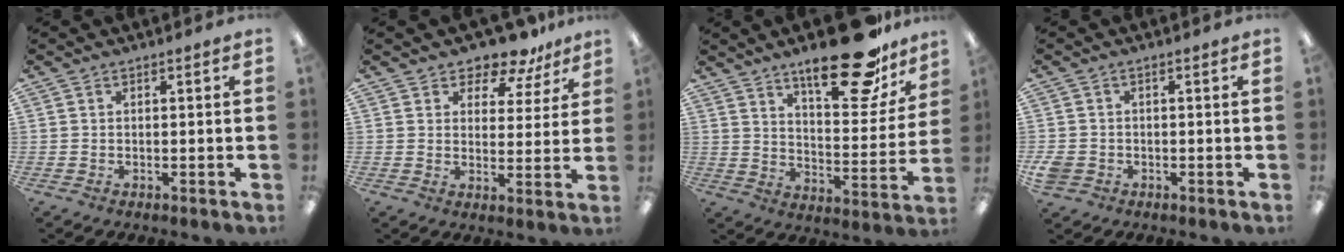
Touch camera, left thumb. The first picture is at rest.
{"total": 7.3, "force": [6.6, 3.0, 1.3], "torque": [-0.019, -0.056, 0.118]}
{"total": 22.1, "force": [15.6, 7.9, 13.4], "torque": [-0.184, -0.097, 0.254]}
{"total": 2.6, "force": [-1.2, 2.2, 0.7], "torque": [-0.017, 0.001, -0.024]}